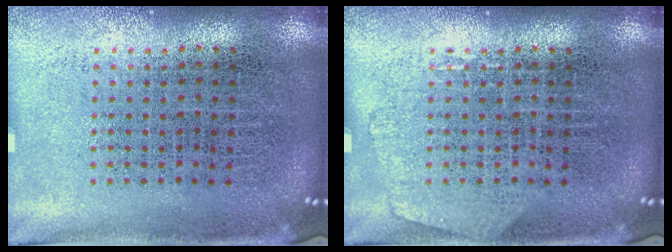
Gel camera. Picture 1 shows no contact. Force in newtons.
{"total": 1.0, "press": 1.0, "slide": 0.1}